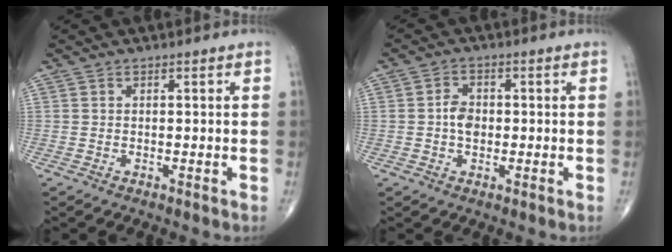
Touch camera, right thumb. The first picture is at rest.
{"total": 3.7, "force": [-0.3, 2.6, 2.6], "torque": [-0.037, 0.008, -0.011]}